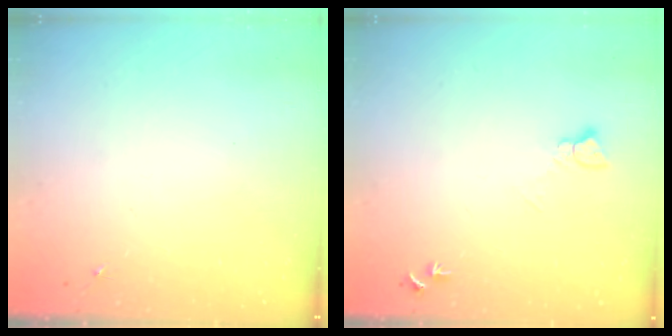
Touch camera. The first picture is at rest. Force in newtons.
{"total": 5.1, "press": 5.1, "slide": 0.6}